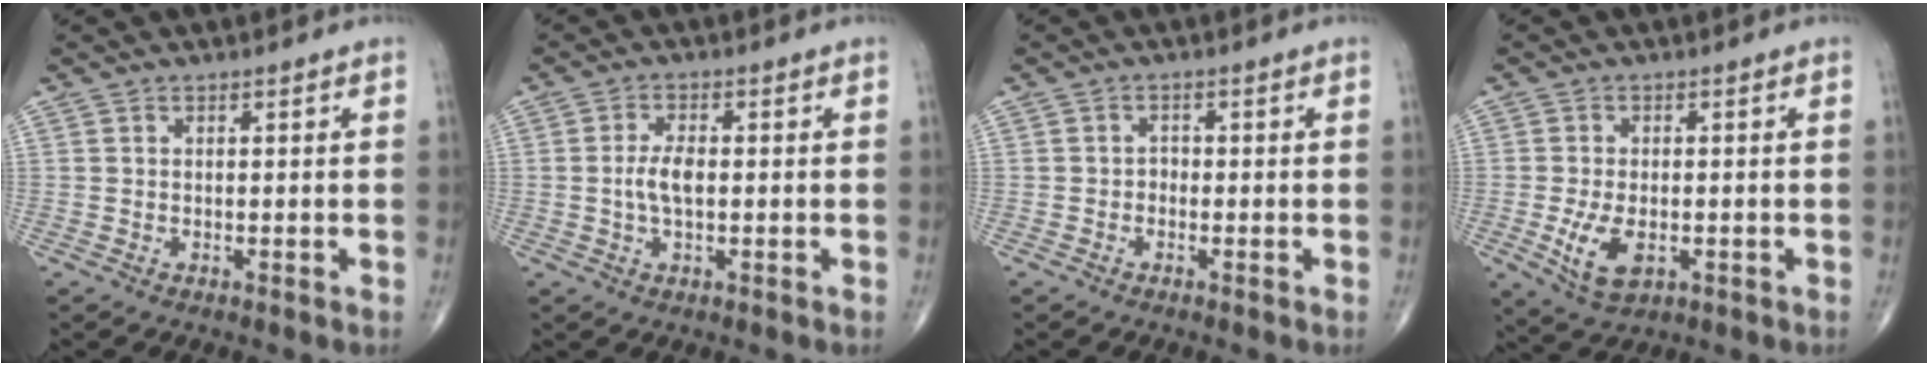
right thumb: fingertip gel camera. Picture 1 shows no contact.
{"total": 4.3, "force": [-0.2, 1.9, 3.8], "torque": [-0.080, 0.004, -0.007]}
{"total": 1.1, "force": [-0.5, 0.8, 0.5], "torque": [0.002, 0.004, -0.015]}
{"total": 6.9, "force": [-1.7, 3.7, 5.6], "torque": [-0.107, -0.007, -0.023]}